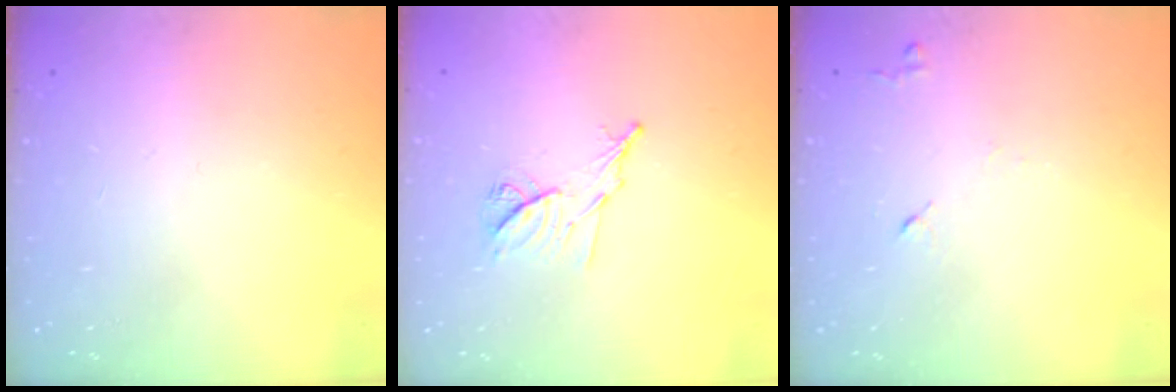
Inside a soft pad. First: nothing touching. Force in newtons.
{"total": 8.6, "press": 8.6, "slide": 0.7}
{"total": 5.6, "press": 5.5, "slide": 0.9}